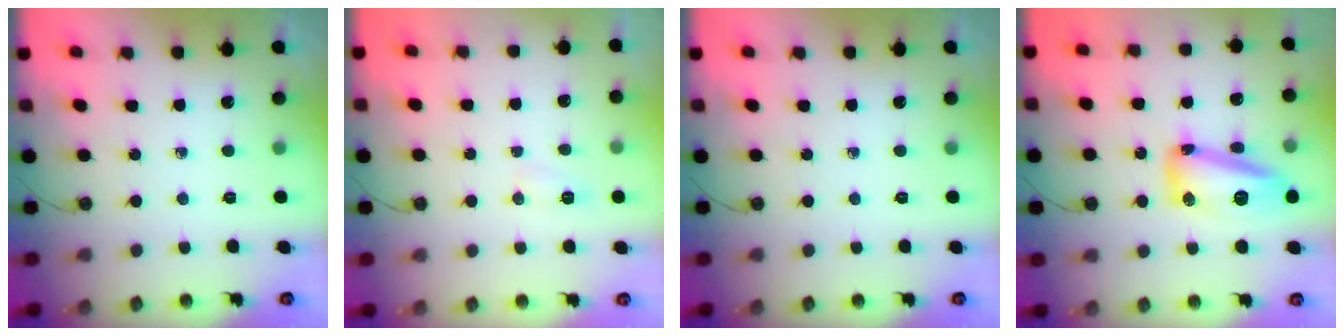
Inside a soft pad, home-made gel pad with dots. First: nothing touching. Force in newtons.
{"total": 5.1, "press": 5.1, "slide": 0.6}
{"total": 0.0}
{"total": 13.9, "press": 13.9, "slide": 1.0}